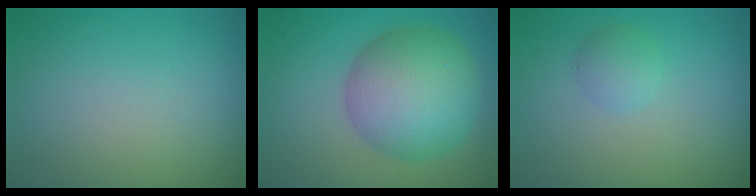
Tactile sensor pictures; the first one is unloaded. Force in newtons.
{"total": 8.8, "press": 8.8, "slide": 0.1}
{"total": 1.6, "press": 1.6, "slide": 0.1}